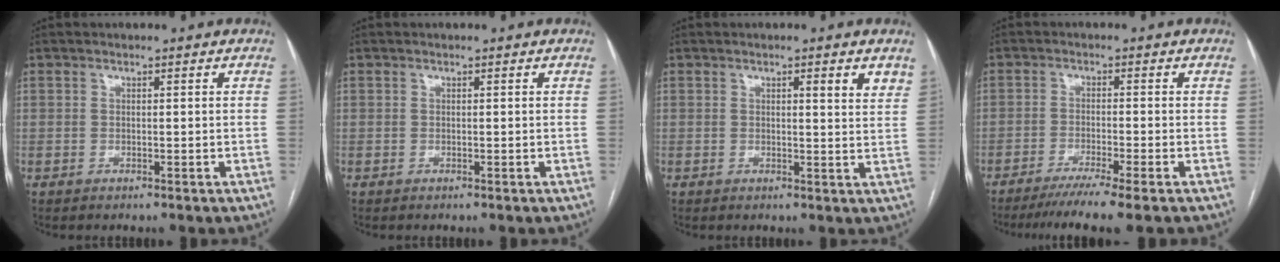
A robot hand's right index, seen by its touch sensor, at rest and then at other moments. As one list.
[{"total": 0.0}, {"total": 3.7, "force": [2.1, 0.4, 3.0], "torque": [-0.031, -0.011, 0.022]}, {"total": 7.6, "force": [-5.8, -1.1, 4.7], "torque": [-0.062, -0.020, -0.093]}]